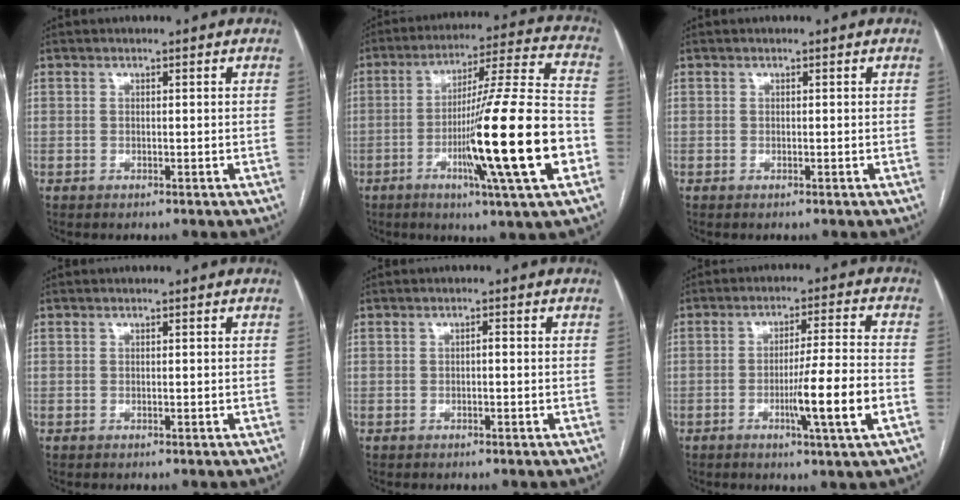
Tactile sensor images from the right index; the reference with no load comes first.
{"total": 21.1, "force": [-6.2, -0.7, 20.2], "torque": [-0.315, -0.013, -0.104]}
{"total": 0.0}
{"total": 0.0}
{"total": 0.7, "force": [-0.1, 0.2, 0.6], "torque": [-0.010, 0.002, -0.003]}
{"total": 9.6, "force": [-3.2, -1.1, 9.0], "torque": [-0.146, -0.010, -0.053]}